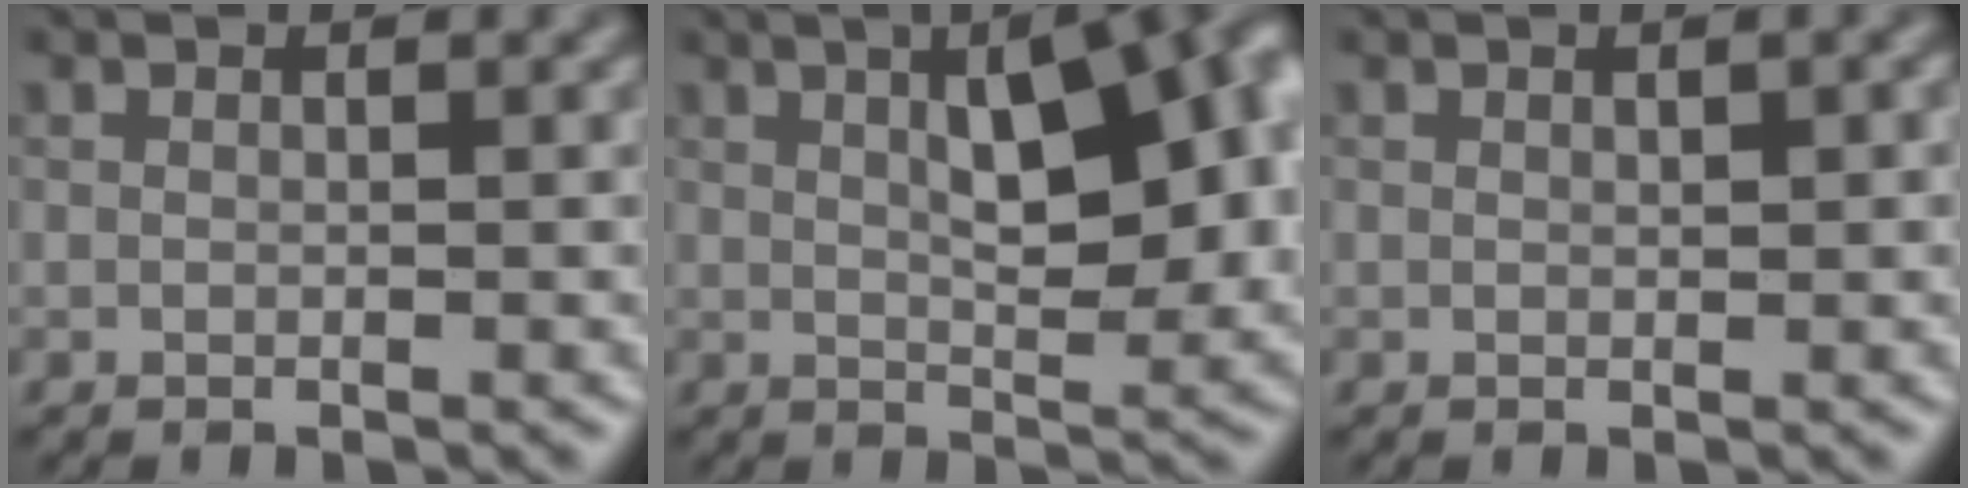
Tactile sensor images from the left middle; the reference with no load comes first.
{"total": 10.2, "force": [2.4, 3.7, 9.1], "torque": [-0.113, 0.017, 0.031]}
{"total": 0.9, "force": [0.3, 0.2, 0.8], "torque": [-0.012, 0.003, 0.006]}